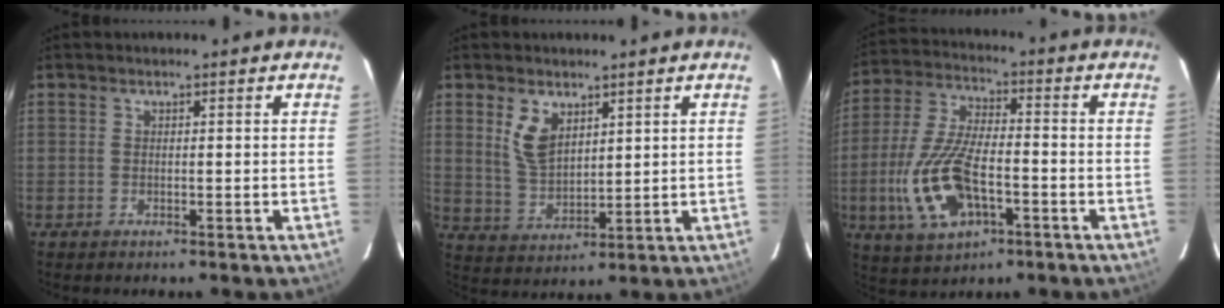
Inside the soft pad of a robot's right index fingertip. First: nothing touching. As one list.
[{"total": 7.3, "force": [3.5, 4.1, 4.9], "torque": [-0.094, 0.001, 0.077]}, {"total": 15.3, "force": [-4.8, 6.9, 12.8], "torque": [-0.283, -0.006, -0.084]}]